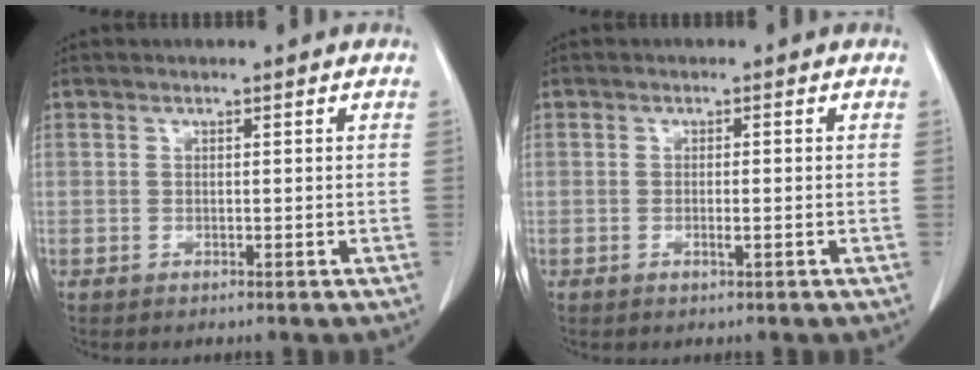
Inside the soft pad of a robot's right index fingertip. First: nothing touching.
{"total": 1.4, "force": [-0.4, 0.0, 1.3], "torque": [-0.024, -0.002, -0.008]}